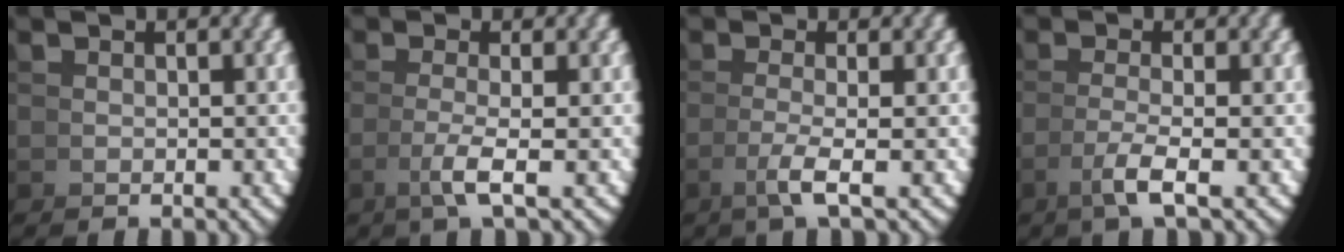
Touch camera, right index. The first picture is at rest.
{"total": 2.6, "force": [-0.4, -0.7, 2.5], "torque": [-0.050, -0.005, -0.001]}
{"total": 2.5, "force": [-0.5, -0.7, 2.4], "torque": [-0.048, -0.006, -0.004]}
{"total": 2.9, "force": [-0.8, -0.6, 2.7], "torque": [-0.052, -0.006, -0.008]}